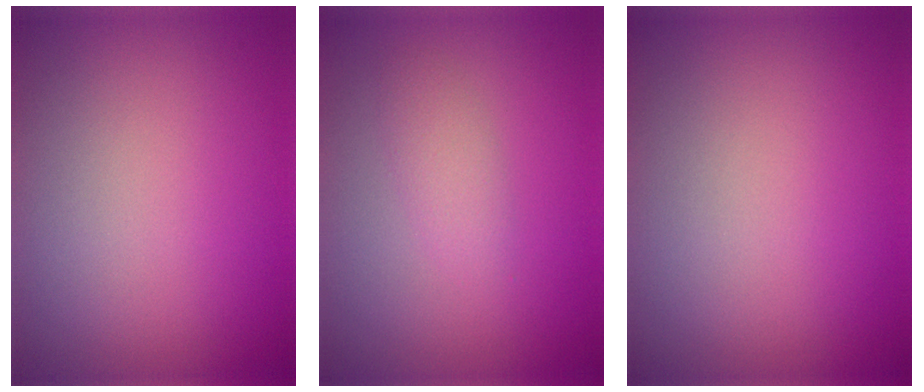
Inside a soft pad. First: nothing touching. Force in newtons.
{"total": 1.6, "press": 1.6, "slide": 0.0}
{"total": 0.0}